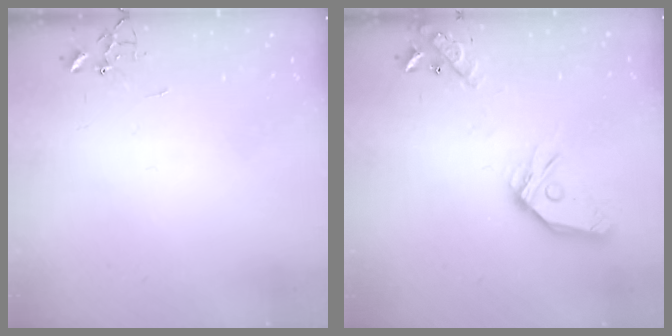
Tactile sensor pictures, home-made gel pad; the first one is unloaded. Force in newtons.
{"total": 18.6, "press": 18.4, "slide": 2.5}